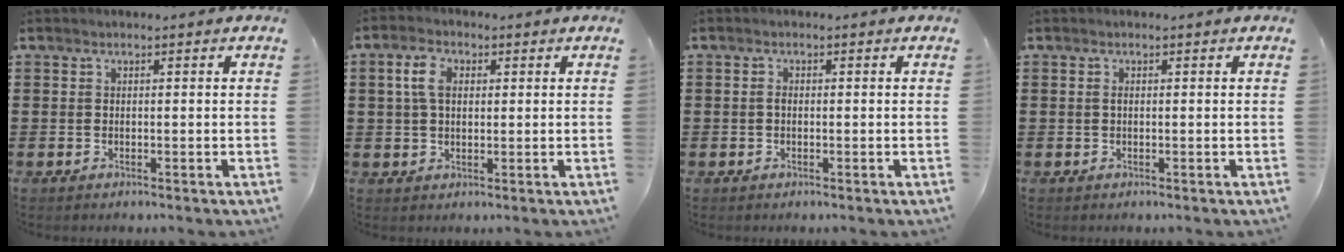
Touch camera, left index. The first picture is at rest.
{"total": 4.9, "force": [1.3, 3.1, 3.5], "torque": [-0.079, 0.014, 0.021]}
{"total": 1.0, "force": [-0.2, 0.7, 0.7], "torque": [-0.017, 0.002, -0.005]}
{"total": 0.6, "force": [0.0, 0.2, 0.6], "torque": [-0.014, -0.002, 0.001]}